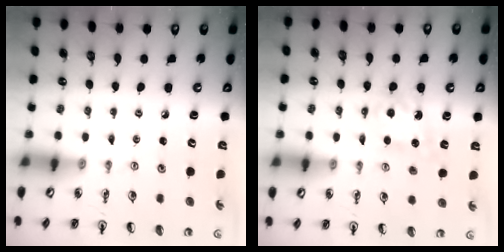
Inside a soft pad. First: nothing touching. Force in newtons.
{"total": 7.4, "press": 7.4, "slide": 0.5}